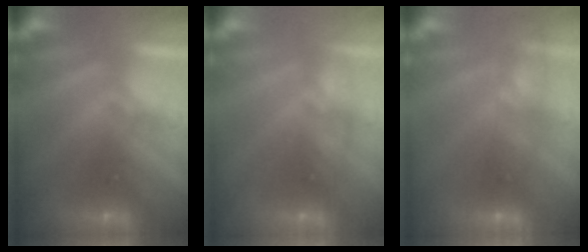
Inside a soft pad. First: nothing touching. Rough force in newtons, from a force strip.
{"total": 1.7}
{"total": 10.3}